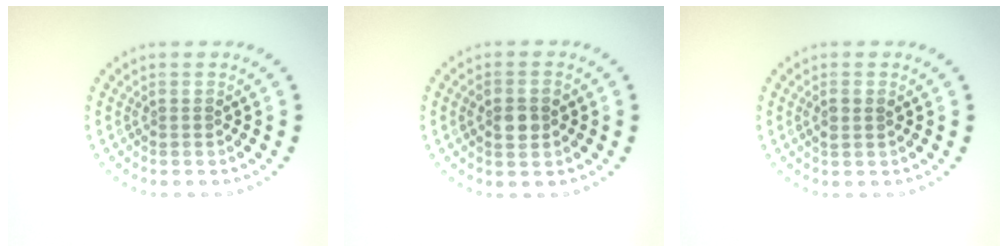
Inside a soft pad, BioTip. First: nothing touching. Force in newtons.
{"total": 2.5, "press": 2.5, "slide": 0.2}
{"total": 1.0, "press": 1.0, "slide": 0.2}